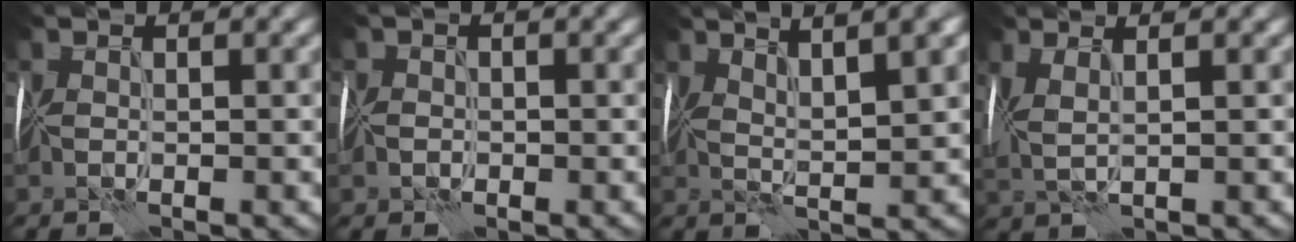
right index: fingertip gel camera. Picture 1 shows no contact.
{"total": 1.1, "force": [-0.7, 0.8, 0.1], "torque": [0.000, -0.001, -0.017]}
{"total": 5.4, "force": [3.4, 0.8, 4.1], "torque": [-0.058, 0.018, 0.047]}
{"total": 2.9, "force": [1.1, 0.9, 2.5], "torque": [-0.059, 0.006, 0.026]}